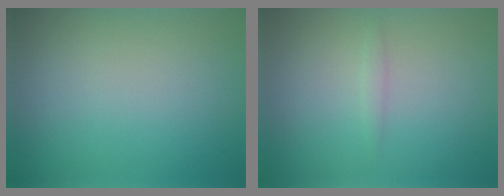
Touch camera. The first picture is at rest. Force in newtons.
{"total": 0.7, "press": 0.7, "slide": 0.1}